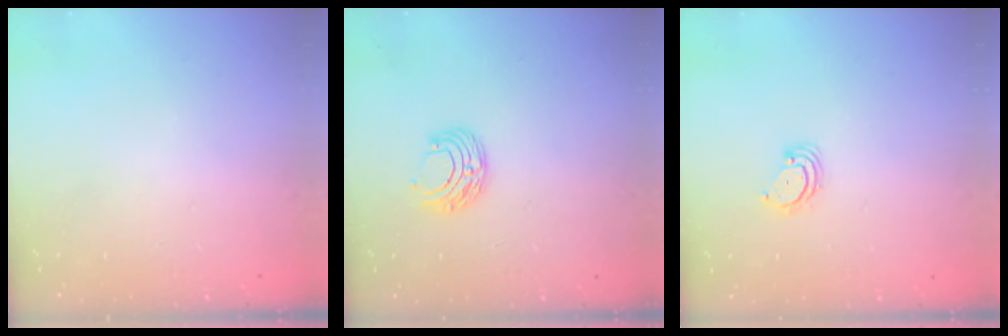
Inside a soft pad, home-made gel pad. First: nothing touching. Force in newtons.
{"total": 7.6, "press": 7.5, "slide": 0.6}
{"total": 2.8, "press": 2.8, "slide": 0.3}